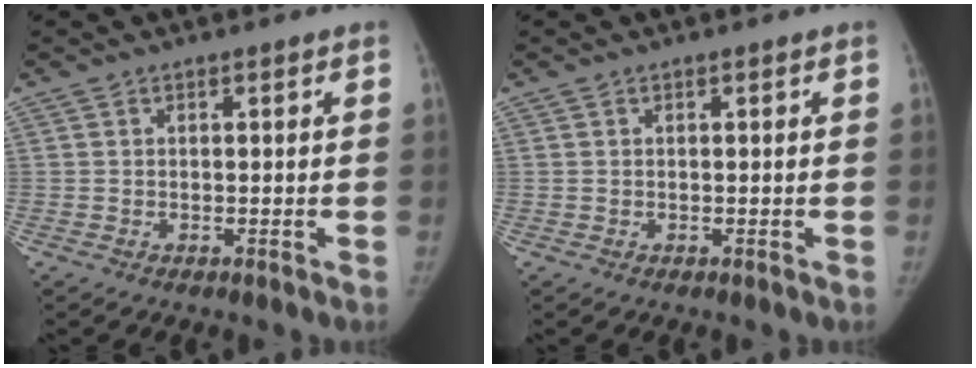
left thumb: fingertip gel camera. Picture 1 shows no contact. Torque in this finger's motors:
{"motor_torque": [-0.03, -0.05, 0.32, -0.23, 0.00]}